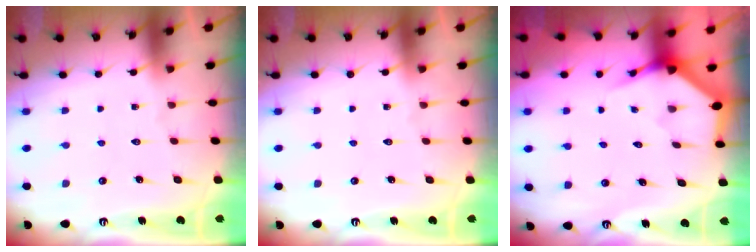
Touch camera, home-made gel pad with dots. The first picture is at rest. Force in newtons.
{"total": 0.0}
{"total": 3.4, "press": 3.4, "slide": 0.1}